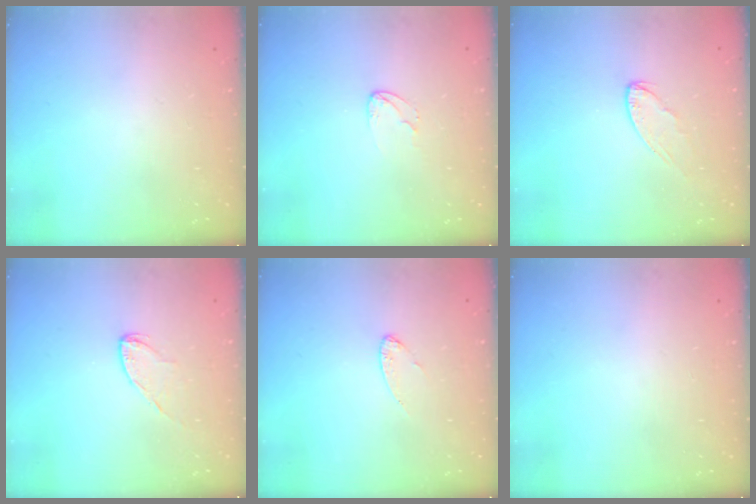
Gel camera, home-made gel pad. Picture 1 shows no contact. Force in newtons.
{"total": 3.9, "press": 3.9, "slide": 0.2}
{"total": 3.8, "press": 3.8, "slide": 0.3}
{"total": 5.3, "press": 5.3, "slide": 0.5}
{"total": 5.7, "press": 5.7, "slide": 0.4}
{"total": 0.0}